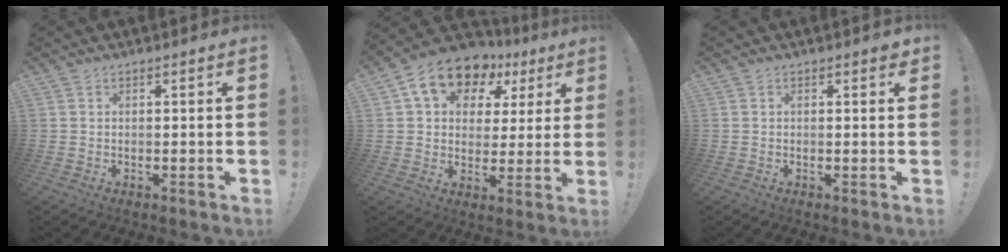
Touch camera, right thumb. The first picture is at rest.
{"total": 13.8, "force": [7.6, 9.2, 7.0], "torque": [-0.112, -0.043, 0.138]}
{"total": 1.0, "force": [0.6, 0.4, 0.7], "torque": [0.000, -0.004, 0.009]}